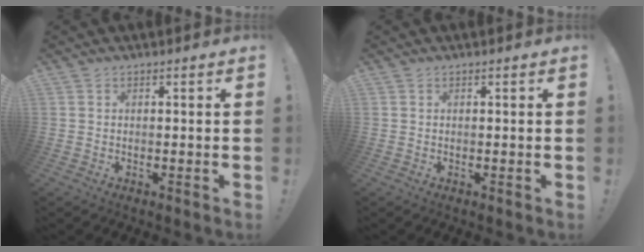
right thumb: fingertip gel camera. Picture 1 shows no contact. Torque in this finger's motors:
{"motor_torque": [0.02, 0.10, 0.09, -0.07, 0.00]}